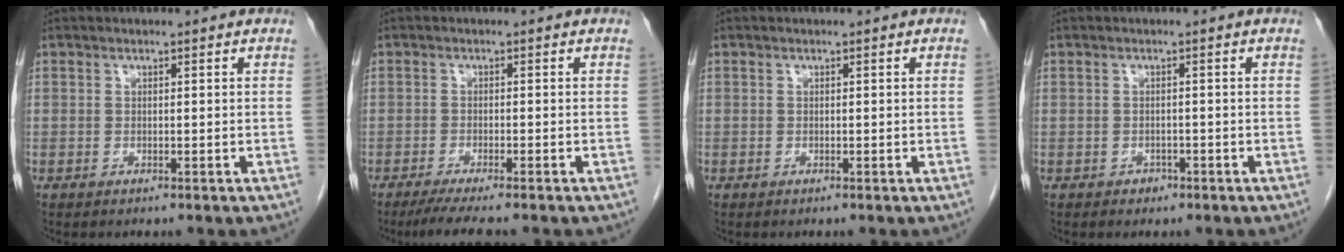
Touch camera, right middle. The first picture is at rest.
{"total": 5.4, "force": [-4.4, 0.0, 3.1], "torque": [-0.048, -0.013, -0.071]}
{"total": 0.0}
{"total": 1.3, "force": [-0.8, 0.9, 0.3], "torque": [-0.007, 0.003, -0.012]}